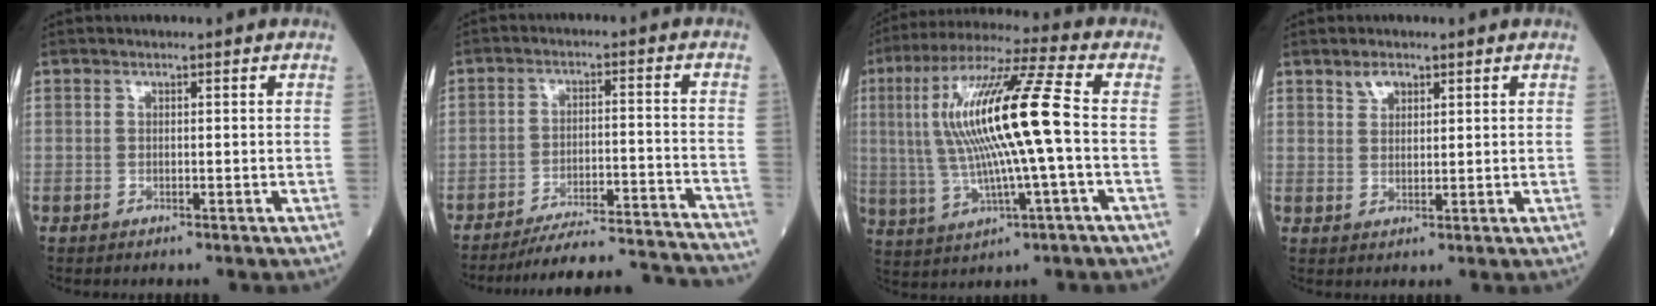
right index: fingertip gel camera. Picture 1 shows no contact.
{"total": 18.5, "force": [-18.0, 0.2, 4.1], "torque": [-0.046, 0.002, -0.242]}
{"total": 17.6, "force": [1.0, 0.9, 17.6], "torque": [-0.353, 0.021, 0.017]}
{"total": 2.4, "force": [1.7, 1.3, 1.1], "torque": [-0.022, 0.003, 0.035]}